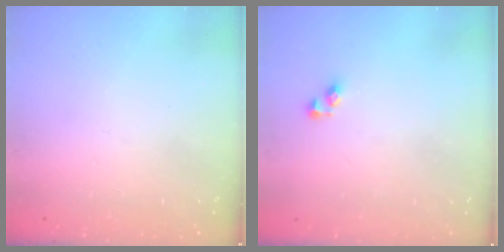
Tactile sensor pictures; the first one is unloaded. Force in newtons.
{"total": 3.7, "press": 3.7, "slide": 0.1}